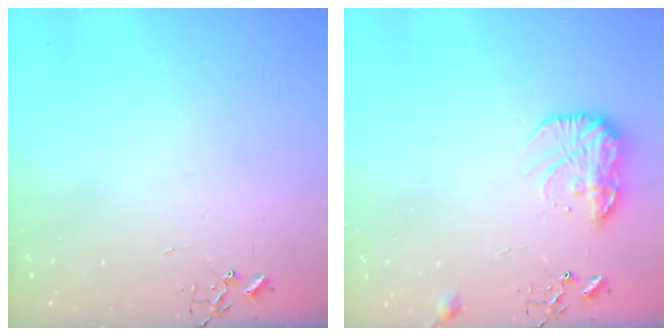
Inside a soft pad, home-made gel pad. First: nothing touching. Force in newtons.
{"total": 12.8, "press": 12.8, "slide": 0.7}